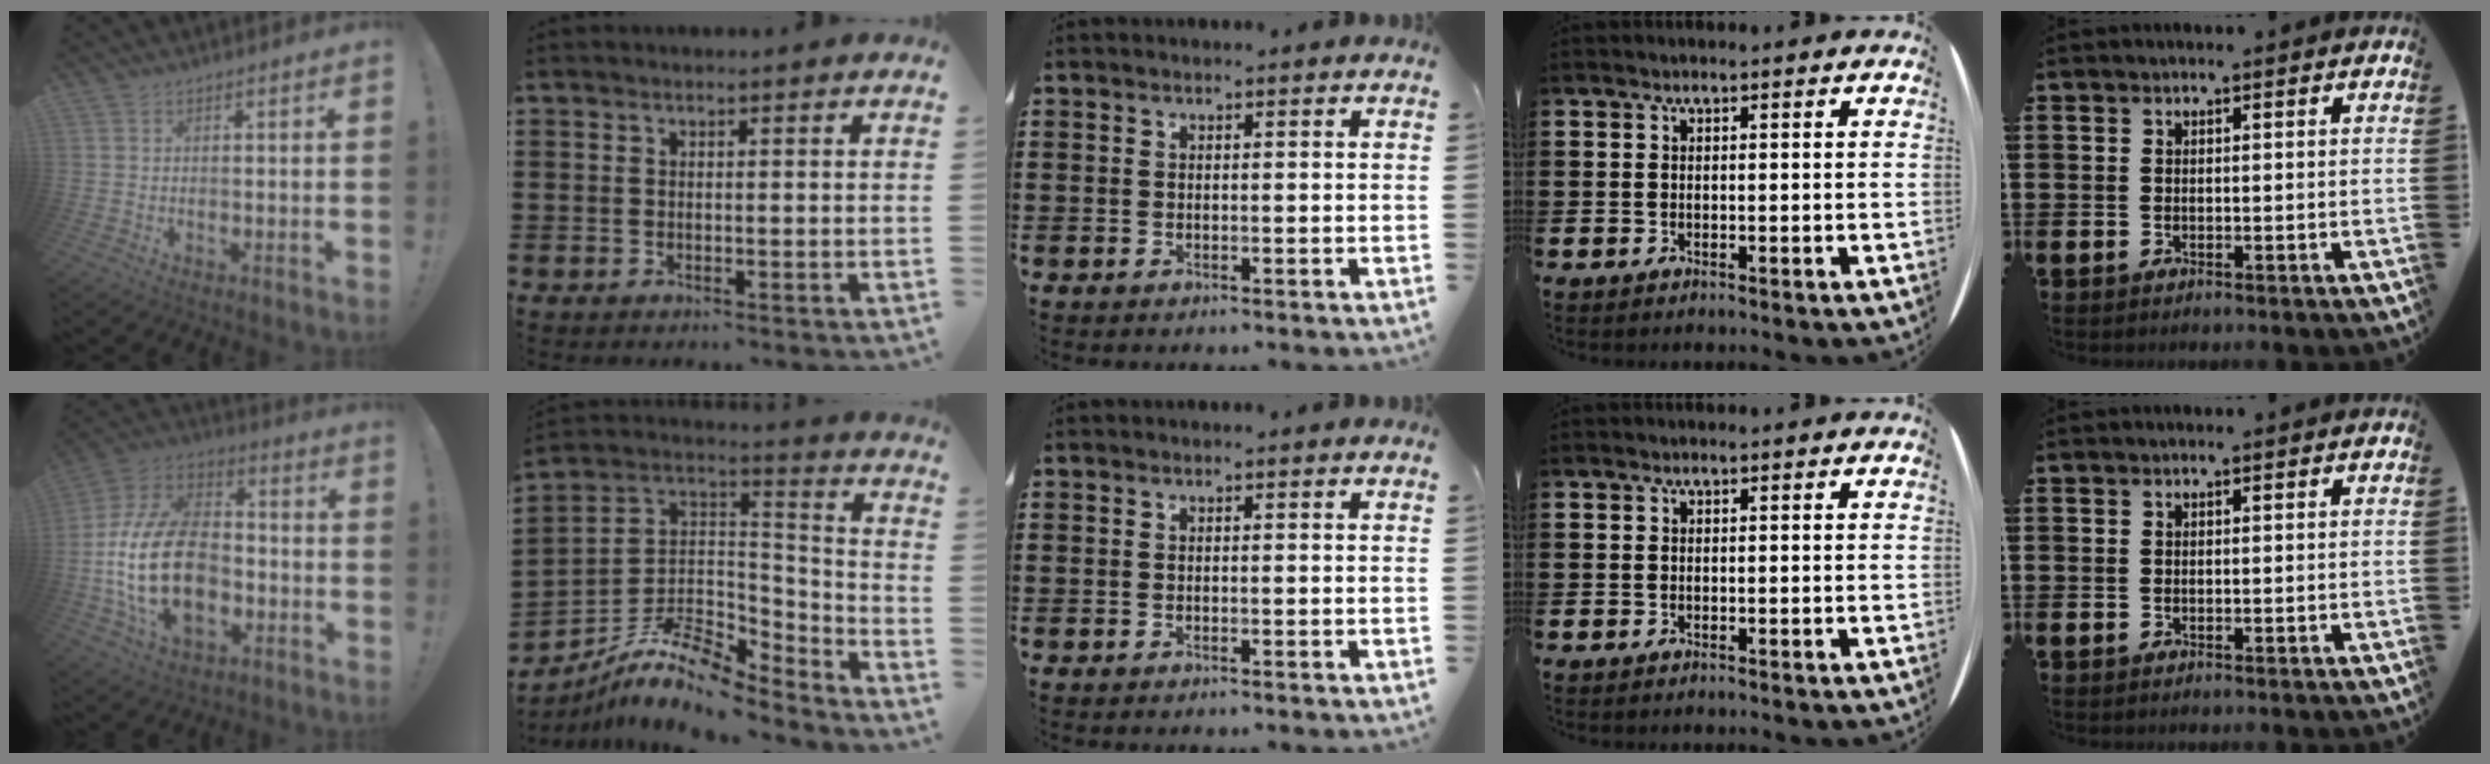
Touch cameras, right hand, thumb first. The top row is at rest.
{"thumb": {"total": 25.5, "force": [-4.9, 16.7, 18.6], "torque": [-0.358, 0.037, -0.066]}, "index": {"total": 11.5, "force": [-9.0, 3.7, 6.2], "torque": [-0.127, 0.018, -0.176]}}